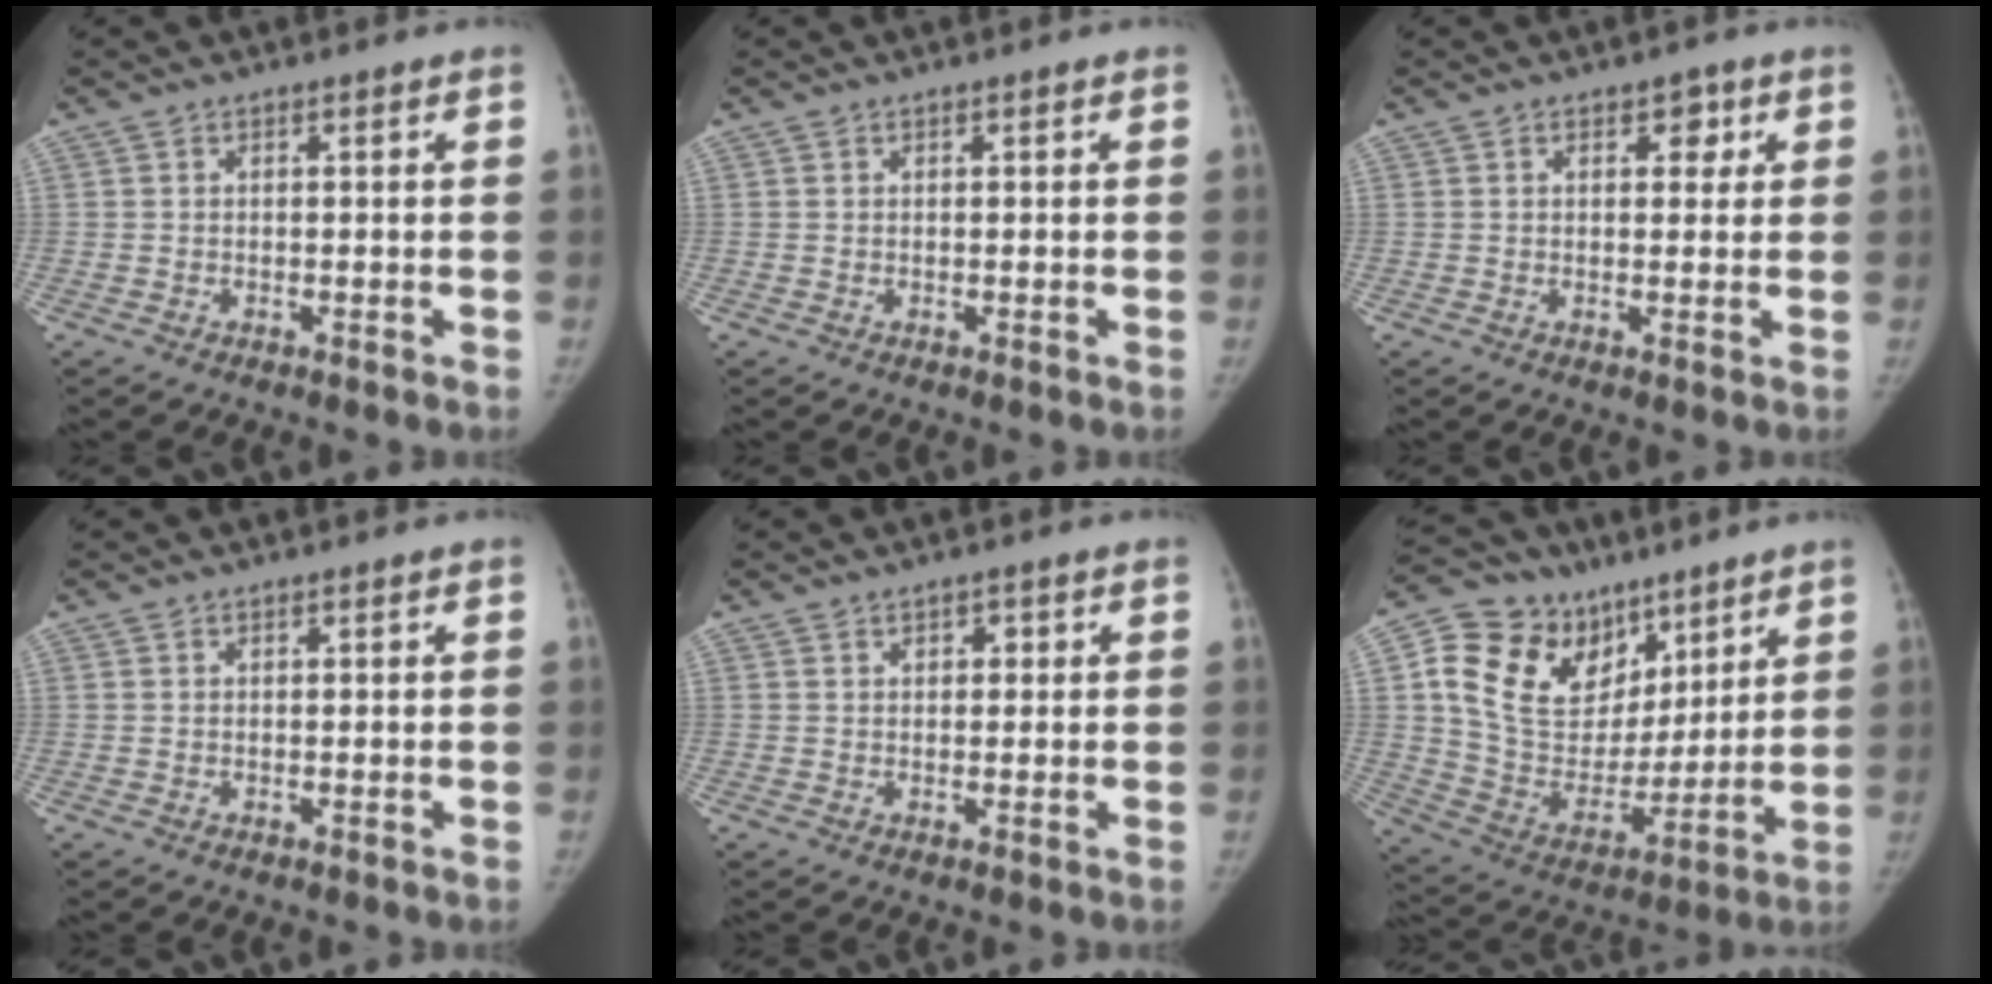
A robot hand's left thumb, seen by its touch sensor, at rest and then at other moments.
{"total": 0.0}
{"total": 3.1, "force": [1.4, 2.0, 1.9], "torque": [-0.003, -0.003, 0.016]}
{"total": 0.0}
{"total": 1.8, "force": [0.8, 1.2, 1.1], "torque": [-0.006, -0.001, 0.010]}
{"total": 22.9, "force": [10.7, 15.9, 12.5], "torque": [-0.185, -0.022, 0.200]}